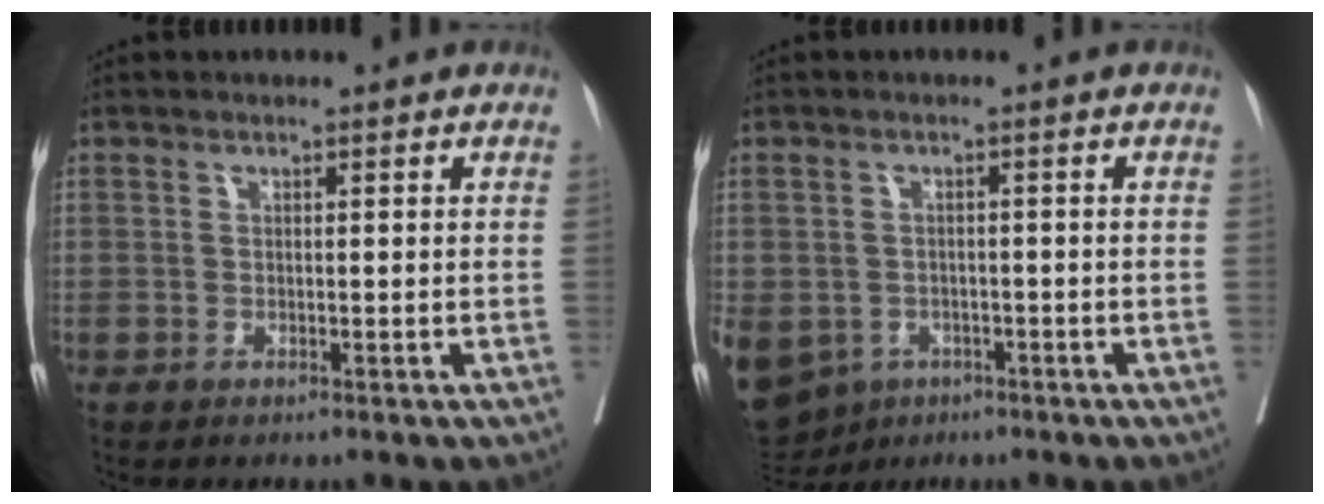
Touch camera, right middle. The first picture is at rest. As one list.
[{"total": 19.0, "force": [-8.7, 15.1, 7.7], "torque": [-0.271, -0.020, -0.118]}]